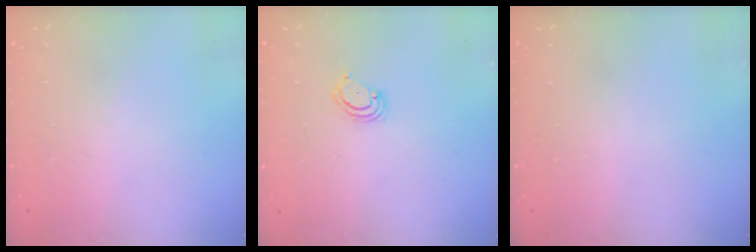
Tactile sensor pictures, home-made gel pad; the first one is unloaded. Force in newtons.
{"total": 3.3, "press": 3.3, "slide": 0.3}
{"total": 0.0}